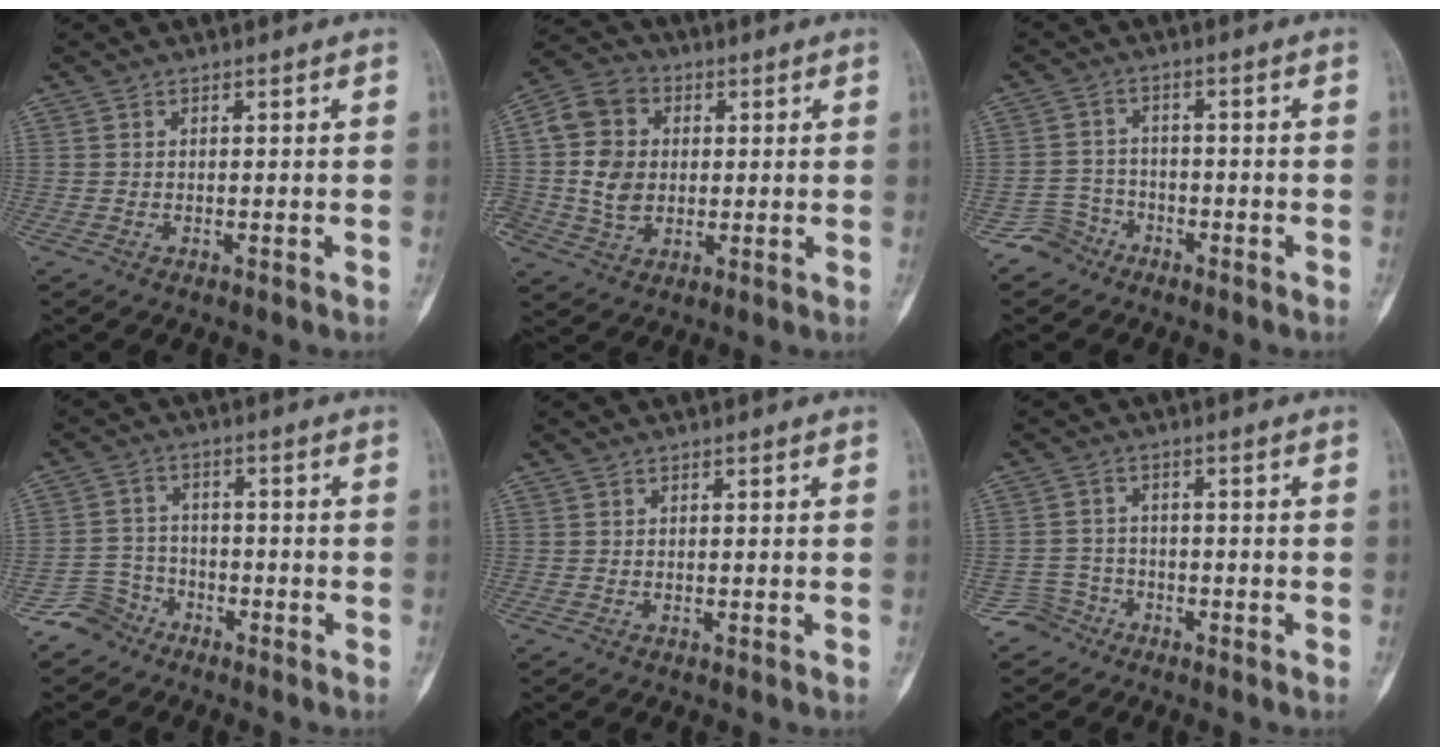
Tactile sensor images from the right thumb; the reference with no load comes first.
{"total": 11.4, "force": [1.0, 9.5, 6.3], "torque": [-0.093, 0.010, 0.013]}
{"total": 4.4, "force": [-3.3, 2.9, -0.7], "torque": [0.035, 0.029, -0.068]}
{"total": 5.3, "force": [-4.1, 3.4, -0.4], "torque": [0.033, 0.033, -0.088]}
{"total": 0.0}
{"total": 3.8, "force": [-2.7, 2.5, -0.8], "torque": [0.032, 0.023, -0.055]}